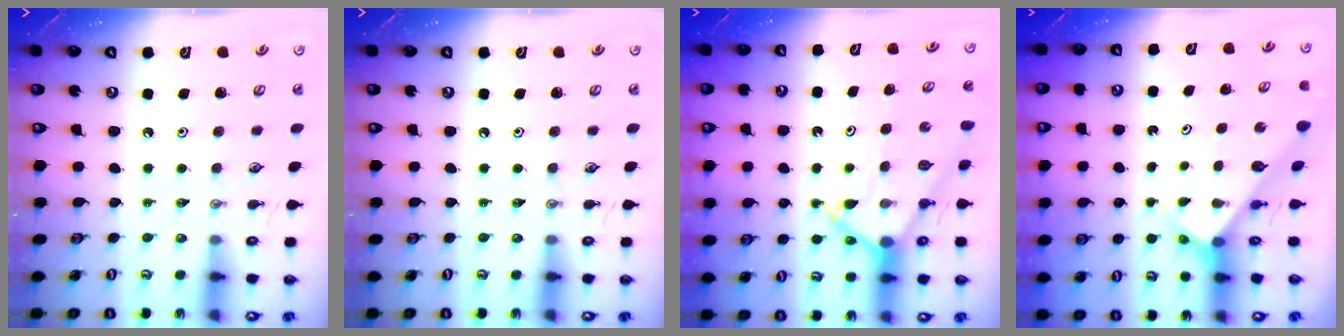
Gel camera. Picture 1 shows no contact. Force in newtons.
{"total": 0.0}
{"total": 8.2, "press": 8.2, "slide": 0.8}
{"total": 2.9, "press": 2.9, "slide": 0.1}